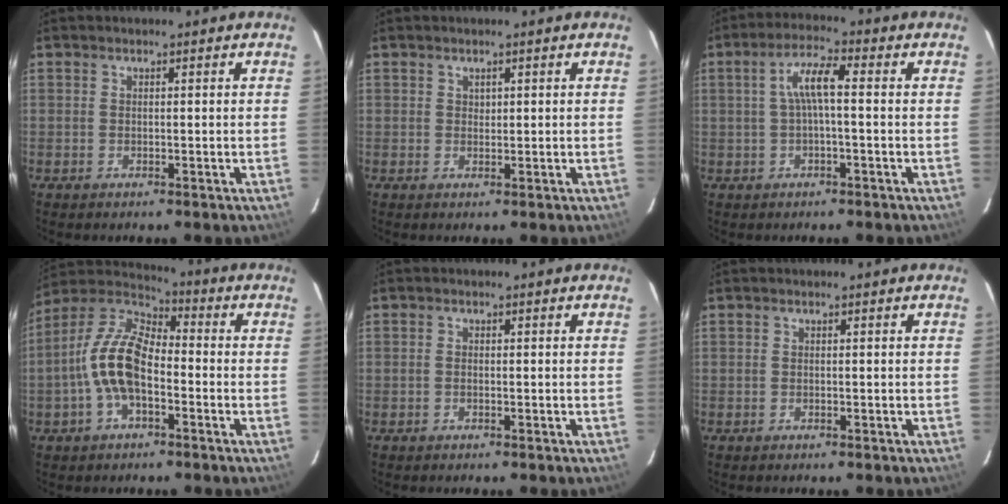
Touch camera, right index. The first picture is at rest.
{"total": 0.8, "force": [0.5, 0.7, 0.2], "torque": [-0.002, 0.004, 0.008]}
{"total": 5.5, "force": [0.0, 0.9, 5.4], "torque": [-0.106, 0.013, 0.002]}
{"total": 12.9, "force": [-3.0, 6.3, 10.8], "torque": [-0.227, 0.015, -0.062]}
{"total": 0.6, "force": [-0.1, 0.3, 0.4], "torque": [-0.010, 0.001, -0.005]}
{"total": 0.0}